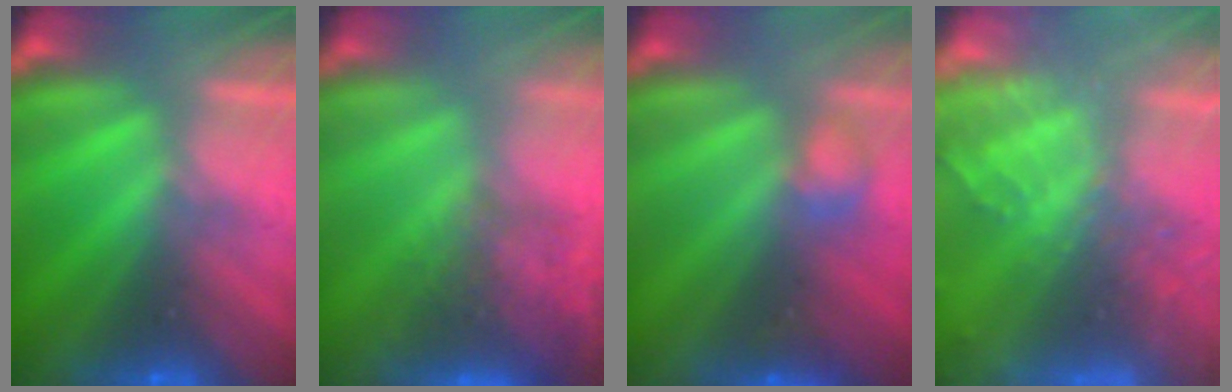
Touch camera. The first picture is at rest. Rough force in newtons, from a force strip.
{"total": 8.8}
{"total": 2.8}
{"total": 5.6}